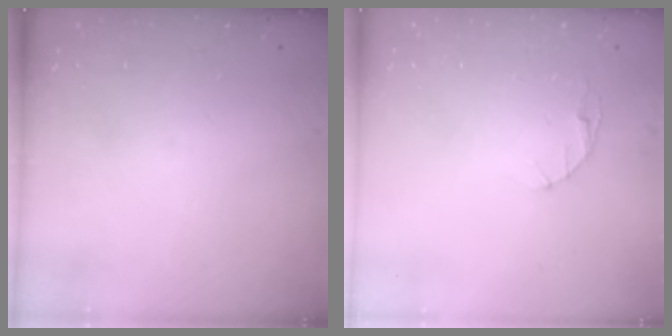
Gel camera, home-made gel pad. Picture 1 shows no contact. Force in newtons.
{"total": 2.9, "press": 2.9, "slide": 0.4}